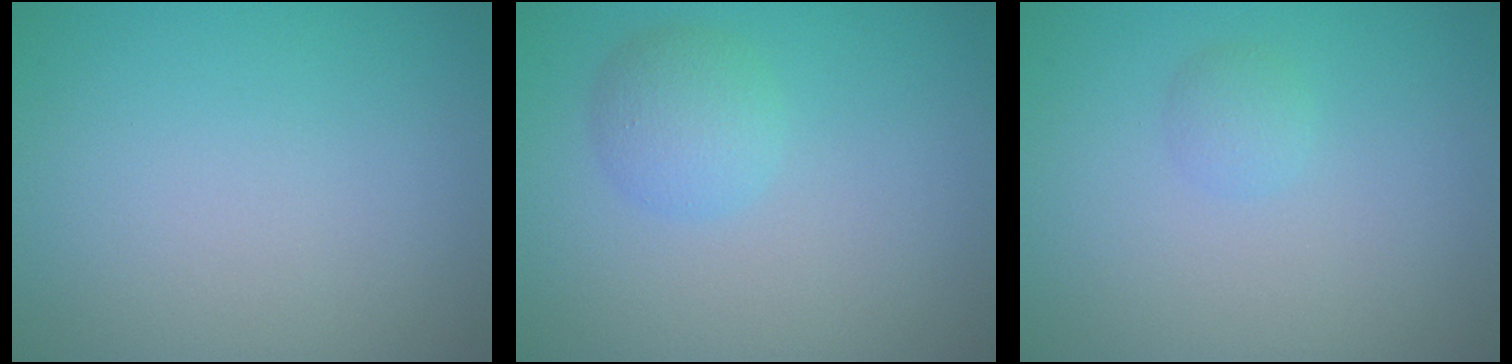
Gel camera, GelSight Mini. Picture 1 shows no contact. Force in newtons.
{"total": 2.5, "press": 2.5, "slide": 0.2}
{"total": 1.1, "press": 1.1, "slide": 0.1}